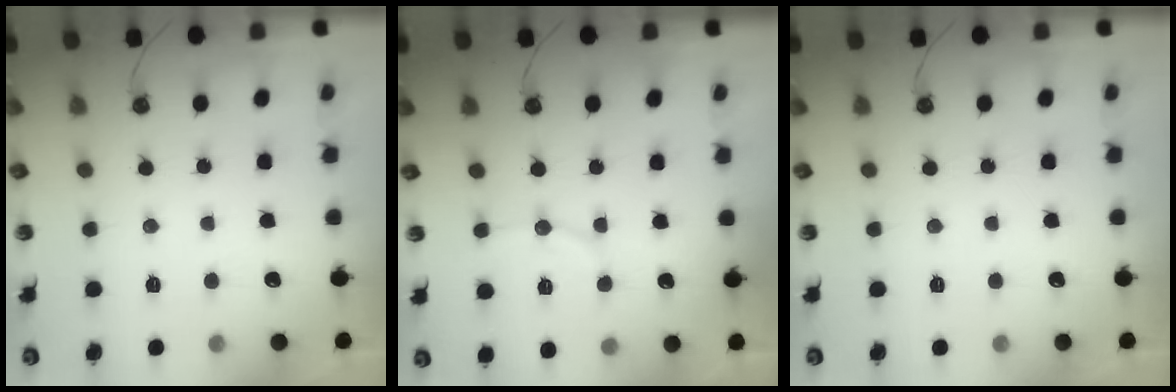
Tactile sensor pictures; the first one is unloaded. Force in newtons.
{"total": 9.3, "press": 9.1, "slide": 2.2}
{"total": 0.0}